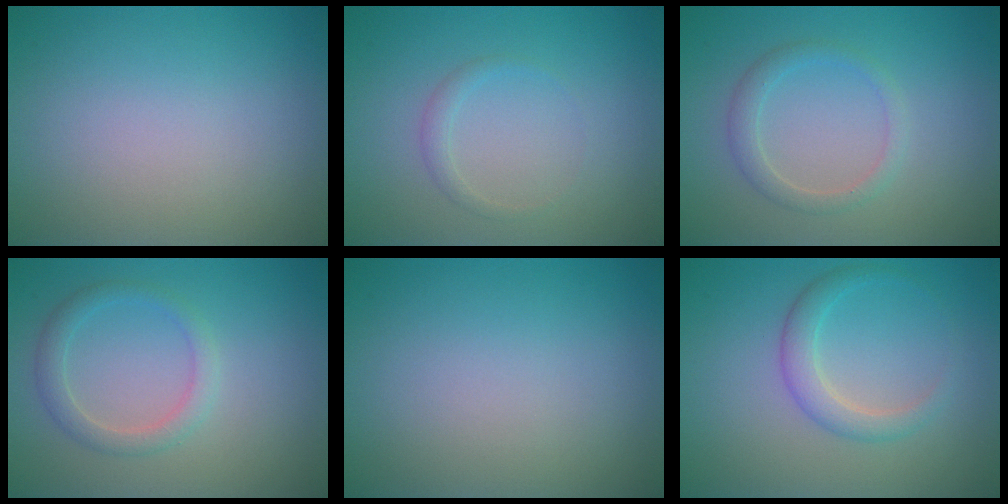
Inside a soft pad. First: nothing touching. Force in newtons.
{"total": 1.0, "press": 1.0, "slide": 0.1}
{"total": 1.8, "press": 1.8, "slide": 0.1}
{"total": 2.3, "press": 2.3, "slide": 0.1}
{"total": 0.0}
{"total": 2.4, "press": 2.4, "slide": 0.1}